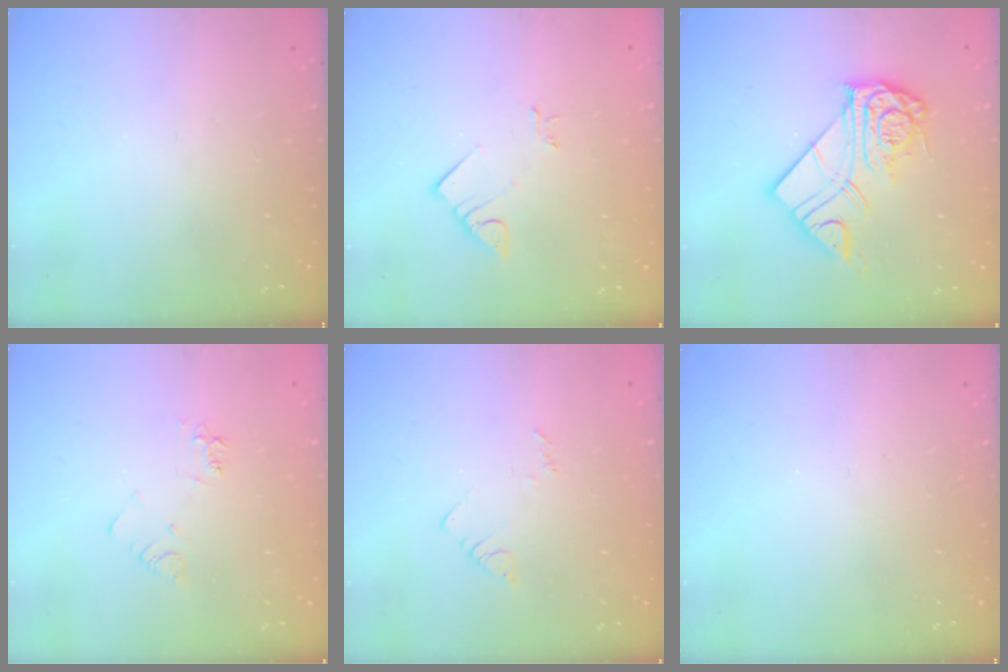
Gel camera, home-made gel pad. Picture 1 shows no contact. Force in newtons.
{"total": 3.2, "press": 3.2, "slide": 0.4}
{"total": 13.7, "press": 13.6, "slide": 1.4}
{"total": 4.6, "press": 4.6, "slide": 0.5}
{"total": 3.7, "press": 3.7, "slide": 0.3}
{"total": 0.0}